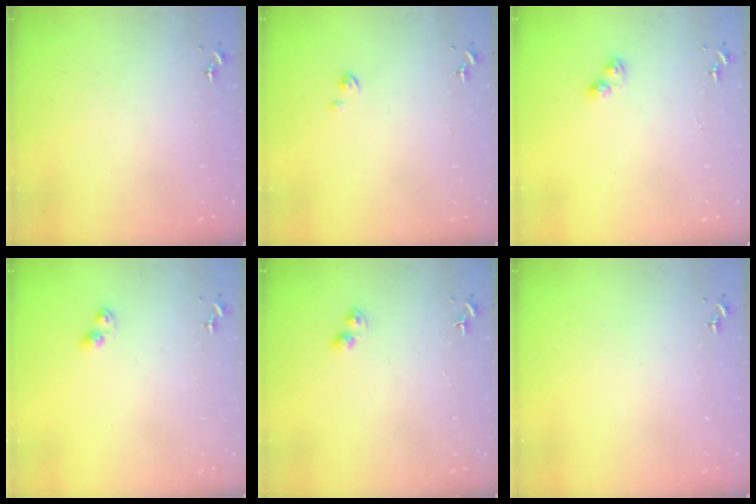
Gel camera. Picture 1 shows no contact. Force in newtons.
{"total": 0.8, "press": 0.8, "slide": 0.2}
{"total": 5.7, "press": 5.7, "slide": 0.7}
{"total": 5.0, "press": 4.9, "slide": 0.7}
{"total": 3.3, "press": 3.3, "slide": 0.4}
{"total": 0.0}